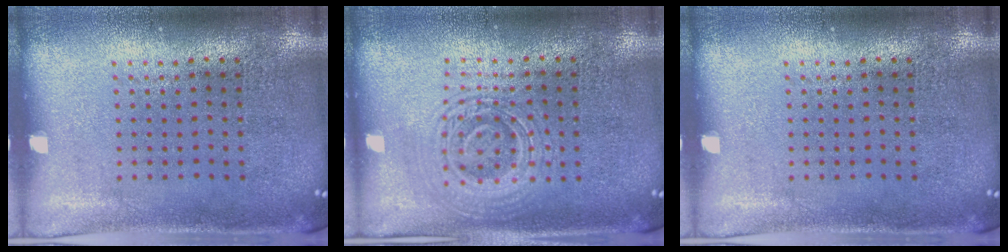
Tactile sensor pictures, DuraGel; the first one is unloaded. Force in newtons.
{"total": 2.9, "press": 2.8, "slide": 0.5}
{"total": 0.0}